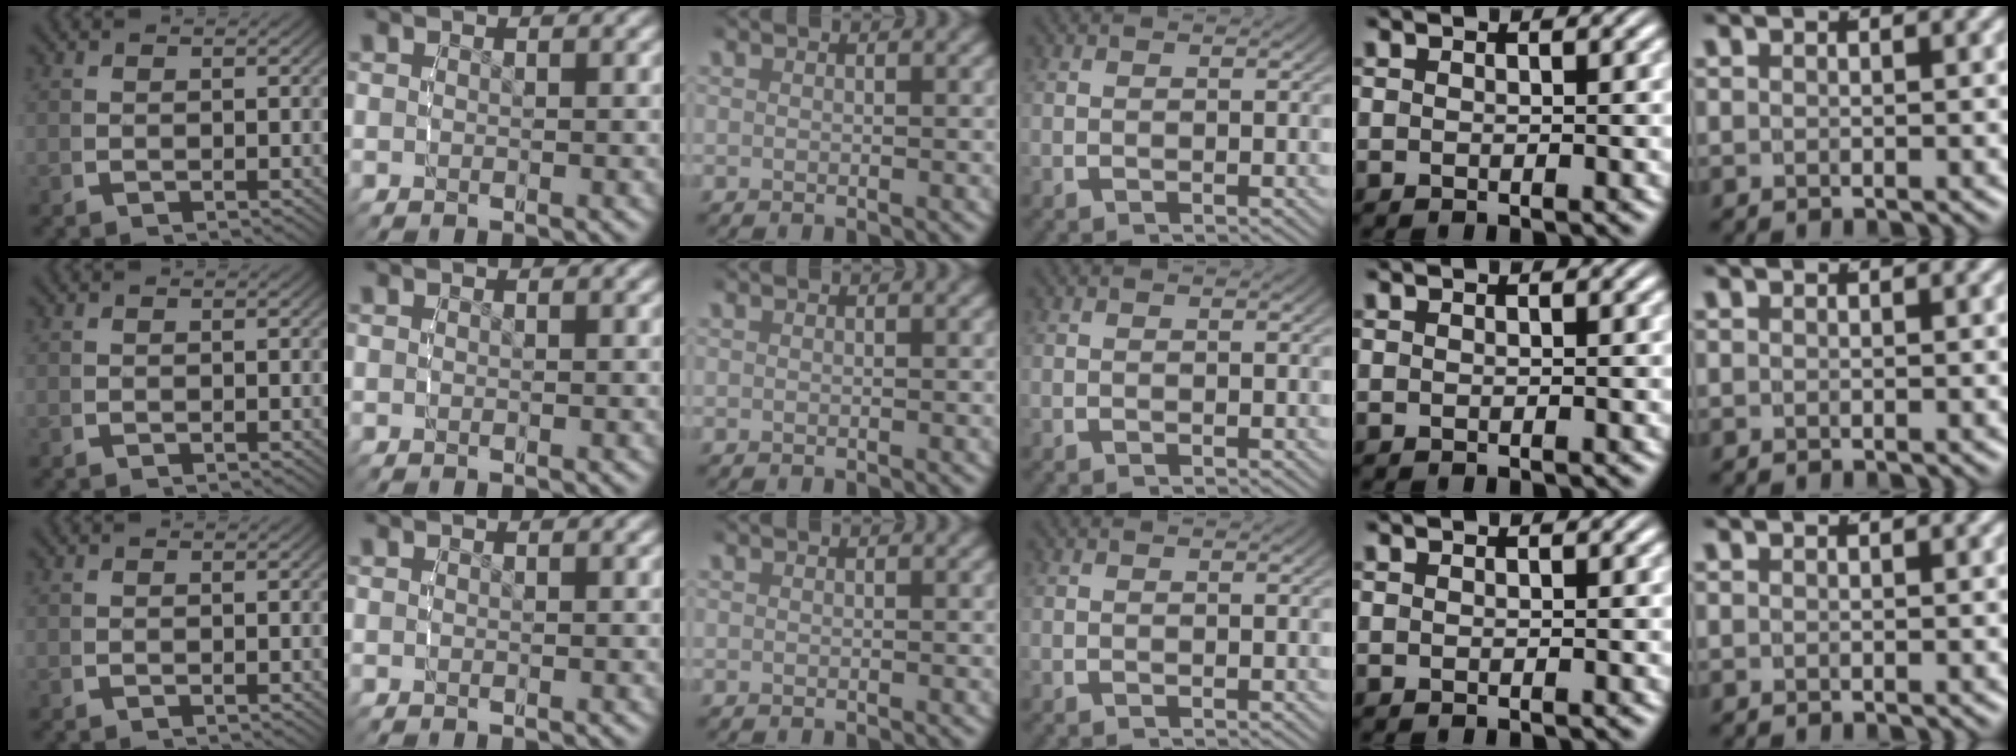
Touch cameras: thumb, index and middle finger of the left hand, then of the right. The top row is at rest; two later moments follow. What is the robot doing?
{"motion": "reach", "object": "router"}